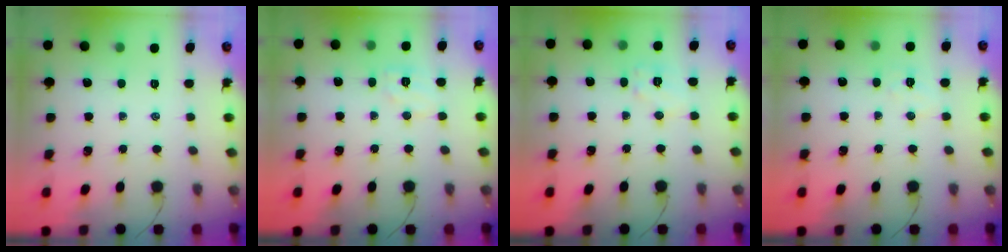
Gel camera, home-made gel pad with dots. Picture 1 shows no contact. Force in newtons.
{"total": 5.8, "press": 5.7, "slide": 1.1}
{"total": 6.1, "press": 6.0, "slide": 0.8}
{"total": 4.8, "press": 4.7, "slide": 0.8}